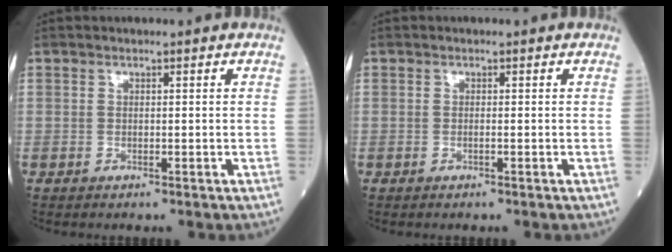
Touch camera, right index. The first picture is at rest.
{"total": 0.0}